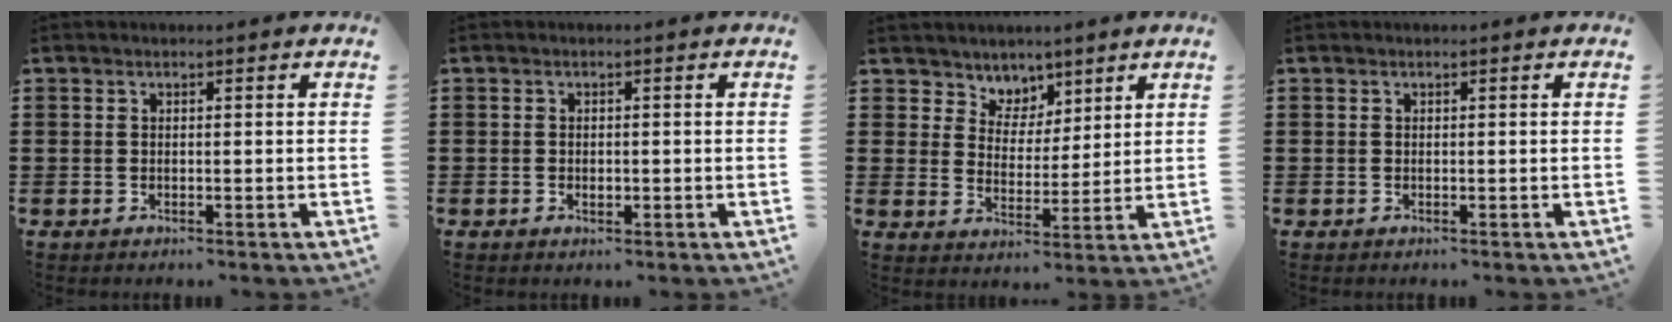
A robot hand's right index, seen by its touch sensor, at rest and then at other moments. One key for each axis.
{"total": 0.8, "fx": -0.3, "fy": 0.5, "fz": 0.5, "tx": -0.011, "ty": 0.000, "tz": -0.005}
{"total": 5.3, "fx": 4.0, "fy": 3.5, "fz": -0.5, "tx": -0.022, "ty": -0.009, "tz": 0.073}
{"total": 0.0}